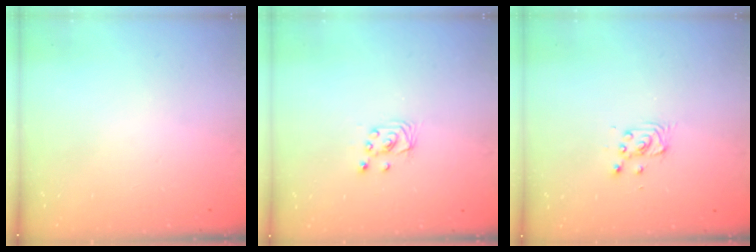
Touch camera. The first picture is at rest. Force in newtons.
{"total": 2.4, "press": 2.4, "slide": 0.2}
{"total": 3.3, "press": 3.3, "slide": 0.4}